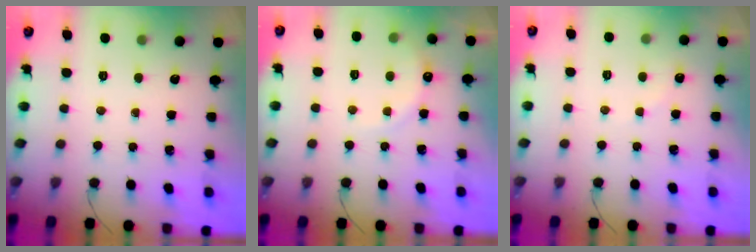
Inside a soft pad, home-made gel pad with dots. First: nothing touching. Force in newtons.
{"total": 7.6, "press": 7.5, "slide": 1.4}
{"total": 4.8, "press": 4.6, "slide": 1.5}